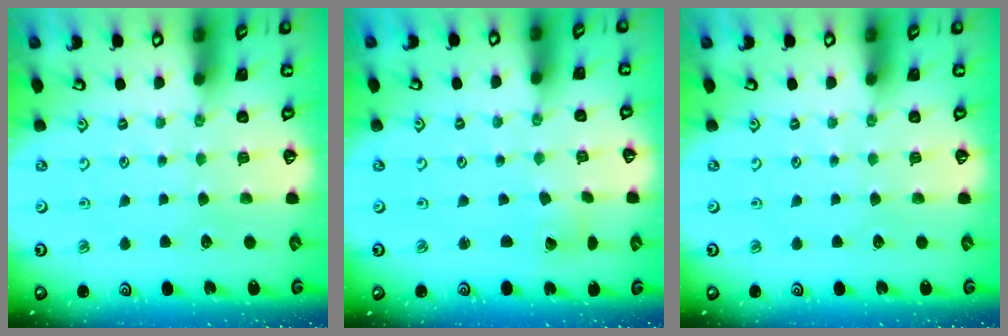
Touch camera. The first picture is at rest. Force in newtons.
{"total": 2.0, "press": 2.0, "slide": 0.1}
{"total": 0.0}